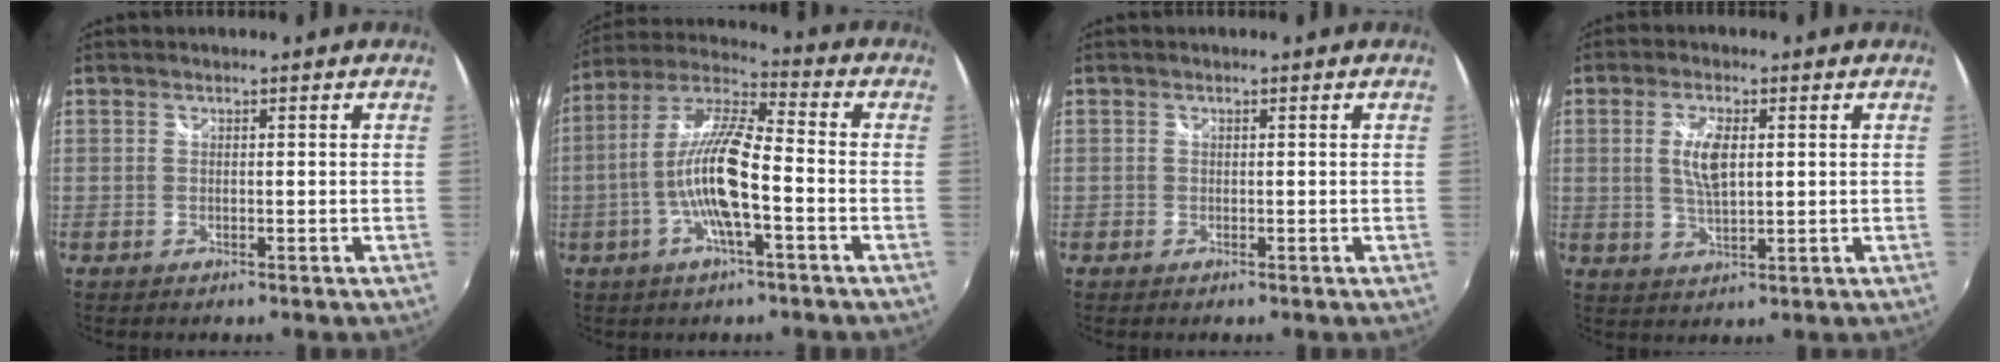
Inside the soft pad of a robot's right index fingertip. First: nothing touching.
{"total": 13.1, "force": [-3.7, 2.4, 12.3], "torque": [-0.238, 0.001, -0.068]}
{"total": 0.6, "force": [-0.3, 0.5, 0.0], "torque": [0.000, 0.001, -0.005]}
{"total": 5.9, "force": [1.0, 2.4, 5.3], "torque": [-0.102, 0.001, 0.020]}